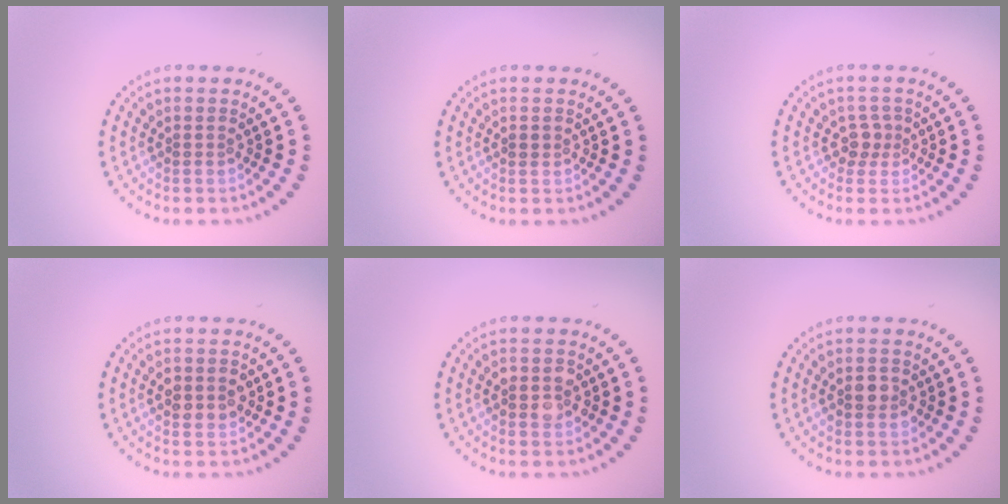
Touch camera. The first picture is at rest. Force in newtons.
{"total": 0.8, "press": 0.8, "slide": 0.1}
{"total": 1.7, "press": 1.3, "slide": 1.1}
{"total": 2.3, "press": 2.3, "slide": 0.0}
{"total": 2.7, "press": 2.7, "slide": 0.1}
{"total": 2.1, "press": 2.0, "slide": 0.3}